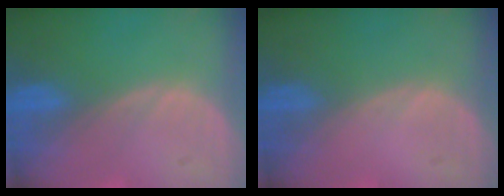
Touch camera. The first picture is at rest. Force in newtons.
{"total": 0.0}